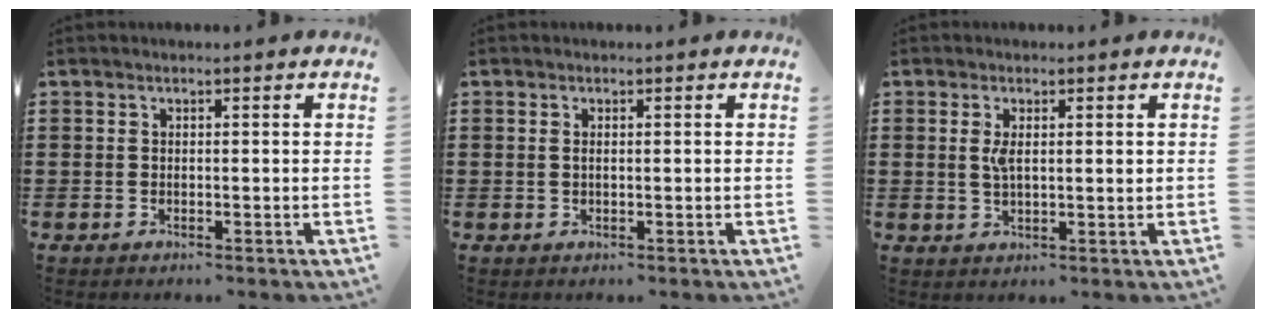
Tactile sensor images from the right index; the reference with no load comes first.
{"total": 0.7, "force": [0.0, 0.1, 0.7], "torque": [-0.014, -0.001, 0.000]}
{"total": 3.0, "force": [0.6, 1.0, 2.7], "torque": [-0.056, 0.005, 0.008]}